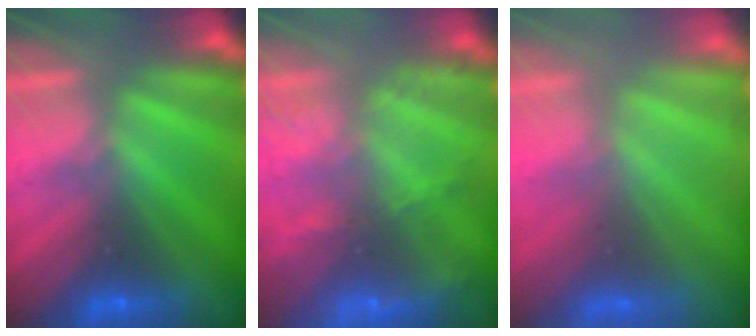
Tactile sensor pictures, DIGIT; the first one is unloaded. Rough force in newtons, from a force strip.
{"total": 7.8}
{"total": 7.8}